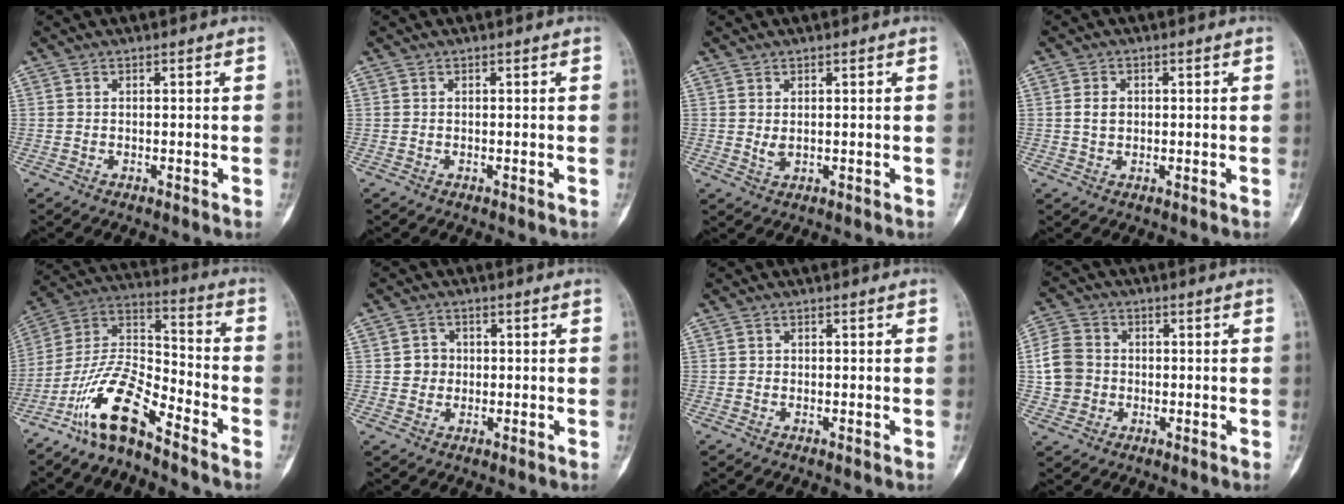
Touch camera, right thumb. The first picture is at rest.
{"total": 0.0}
{"total": 1.5, "force": [0.3, 0.8, 1.2], "torque": [-0.021, -0.005, 0.011]}
{"total": 2.6, "force": [0.3, 2.0, 1.6], "torque": [-0.023, 0.004, 0.006]}
{"total": 13.9, "force": [-9.9, 3.9, 8.9], "torque": [-0.171, 0.087, -0.196]}
{"total": 3.4, "force": [0.1, 3.2, 1.1], "torque": [0.004, 0.007, -0.002]}
{"total": 0.0}
{"total": 7.9, "force": [-0.4, 7.1, 3.5], "torque": [-0.053, 0.015, -0.014]}